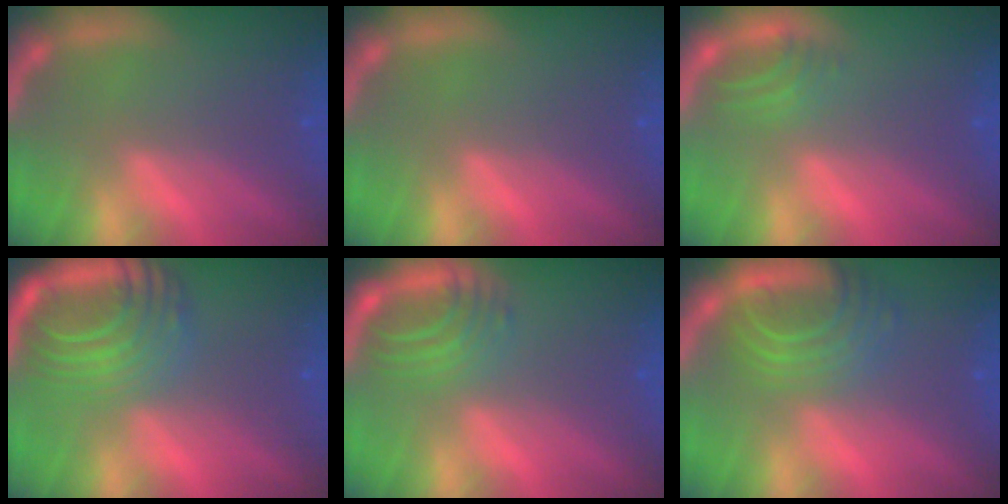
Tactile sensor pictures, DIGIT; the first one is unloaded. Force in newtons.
{"total": 0.0}
{"total": 2.0}
{"total": 10.1}
{"total": 4.5}
{"total": 6.6}